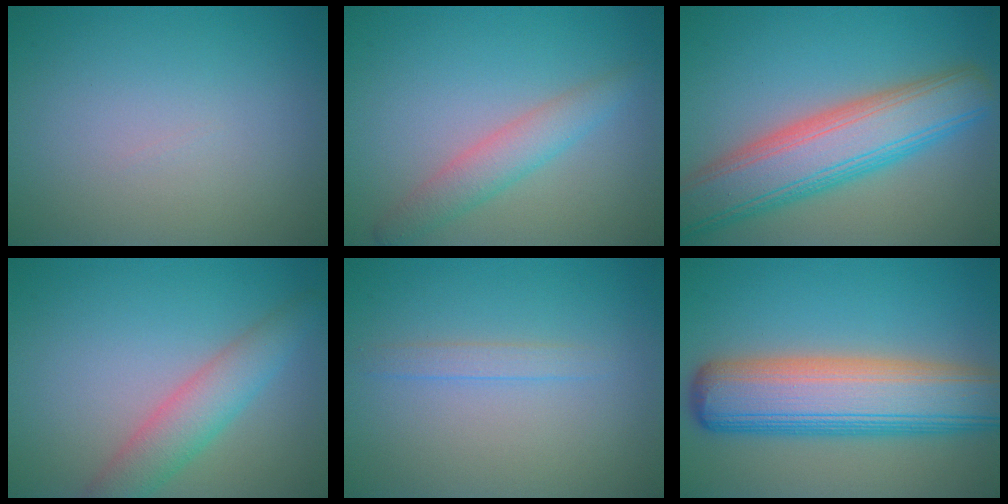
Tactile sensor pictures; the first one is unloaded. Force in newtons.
{"total": 3.0, "press": 3.0, "slide": 0.1}
{"total": 8.9, "press": 8.9, "slide": 0.2}
{"total": 4.2, "press": 4.2, "slide": 0.2}
{"total": 1.1, "press": 1.1, "slide": 0.0}
{"total": 10.5, "press": 10.5, "slide": 0.5}